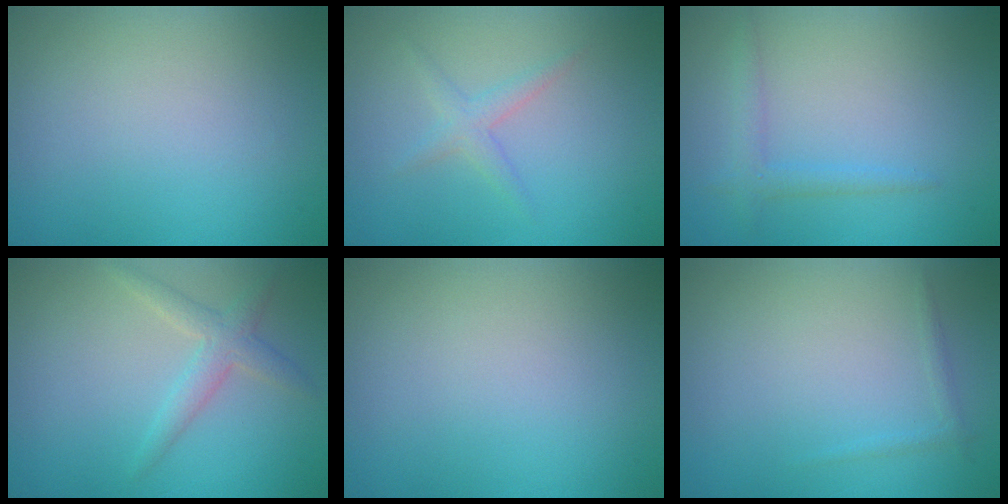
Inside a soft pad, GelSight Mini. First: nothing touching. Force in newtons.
{"total": 1.6, "press": 1.6, "slide": 0.1}
{"total": 1.7, "press": 1.7, "slide": 0.1}
{"total": 2.4, "press": 2.4, "slide": 0.1}
{"total": 0.0}
{"total": 0.7, "press": 0.7, "slide": 0.0}